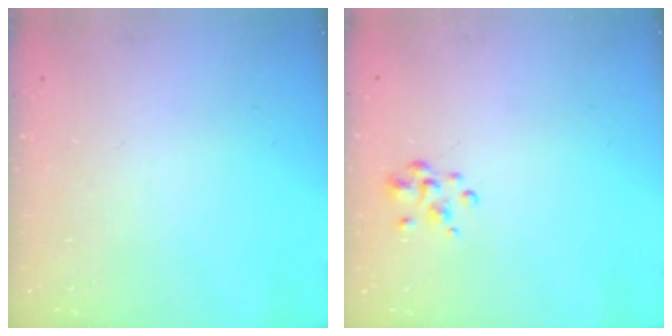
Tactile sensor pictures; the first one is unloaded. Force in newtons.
{"total": 3.2, "press": 3.1, "slide": 0.8}